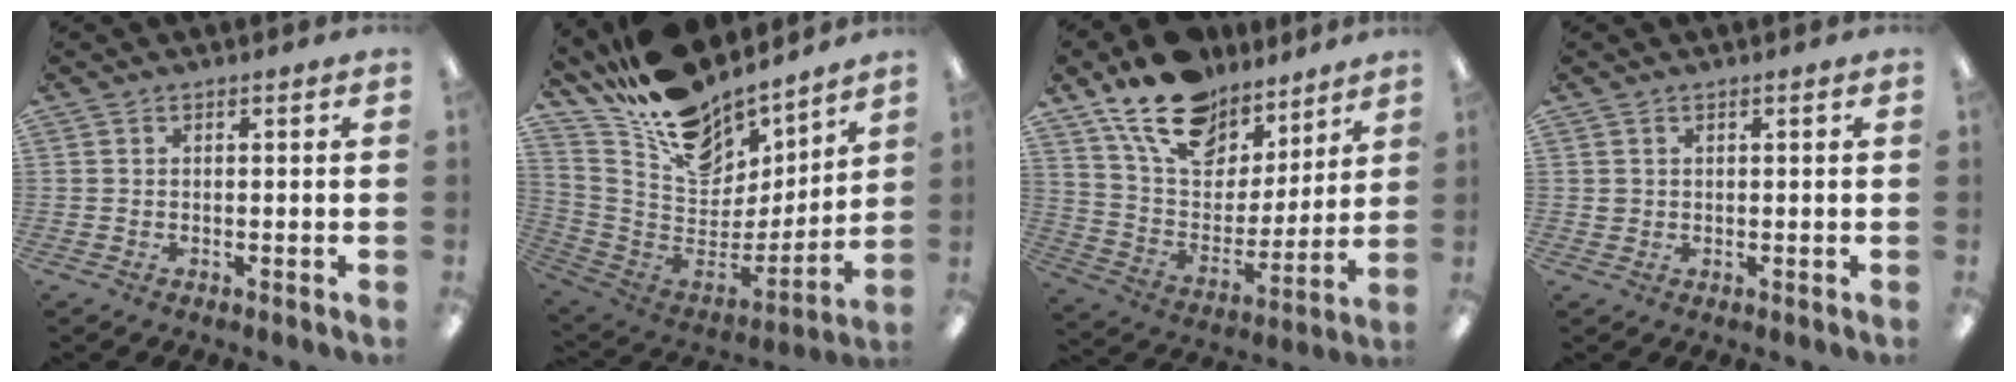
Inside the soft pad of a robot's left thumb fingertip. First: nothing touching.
{"total": 17.7, "force": [13.9, 8.8, 6.4], "torque": [-0.134, -0.118, 0.256]}
{"total": 17.8, "force": [13.3, 9.5, 7.1], "torque": [-0.137, -0.080, 0.244]}
{"total": 1.2, "force": [0.5, 1.1, 0.2], "torque": [-0.006, 0.002, 0.009]}